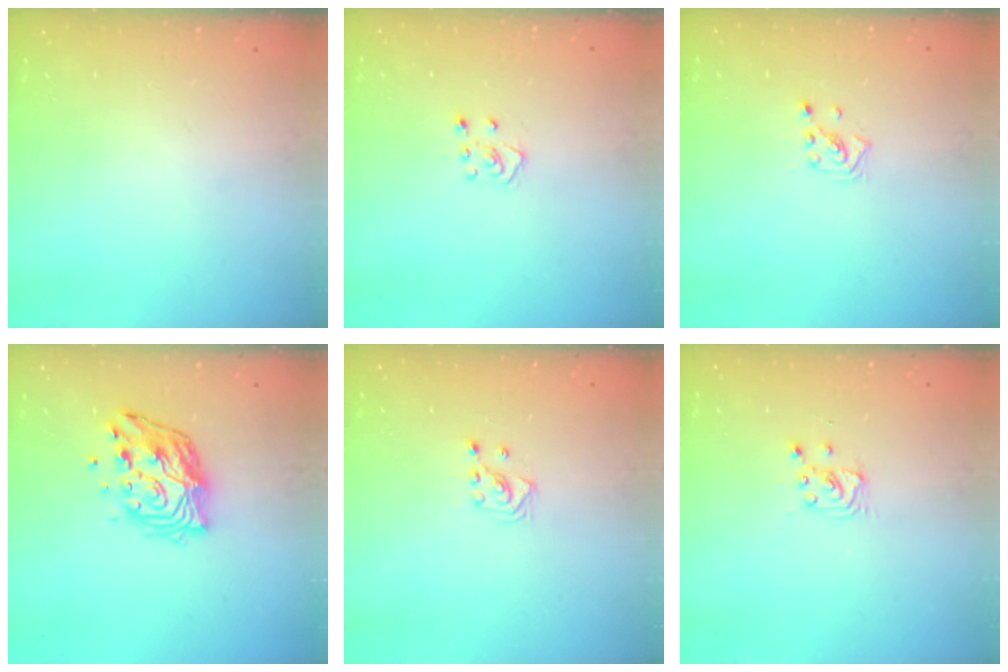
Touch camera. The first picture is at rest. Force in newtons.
{"total": 3.8, "press": 3.8, "slide": 0.4}
{"total": 1.3, "press": 1.3, "slide": 0.1}
{"total": 12.4, "press": 12.3, "slide": 1.1}
{"total": 2.9, "press": 2.9, "slide": 0.4}
{"total": 3.5, "press": 3.4, "slide": 0.4}